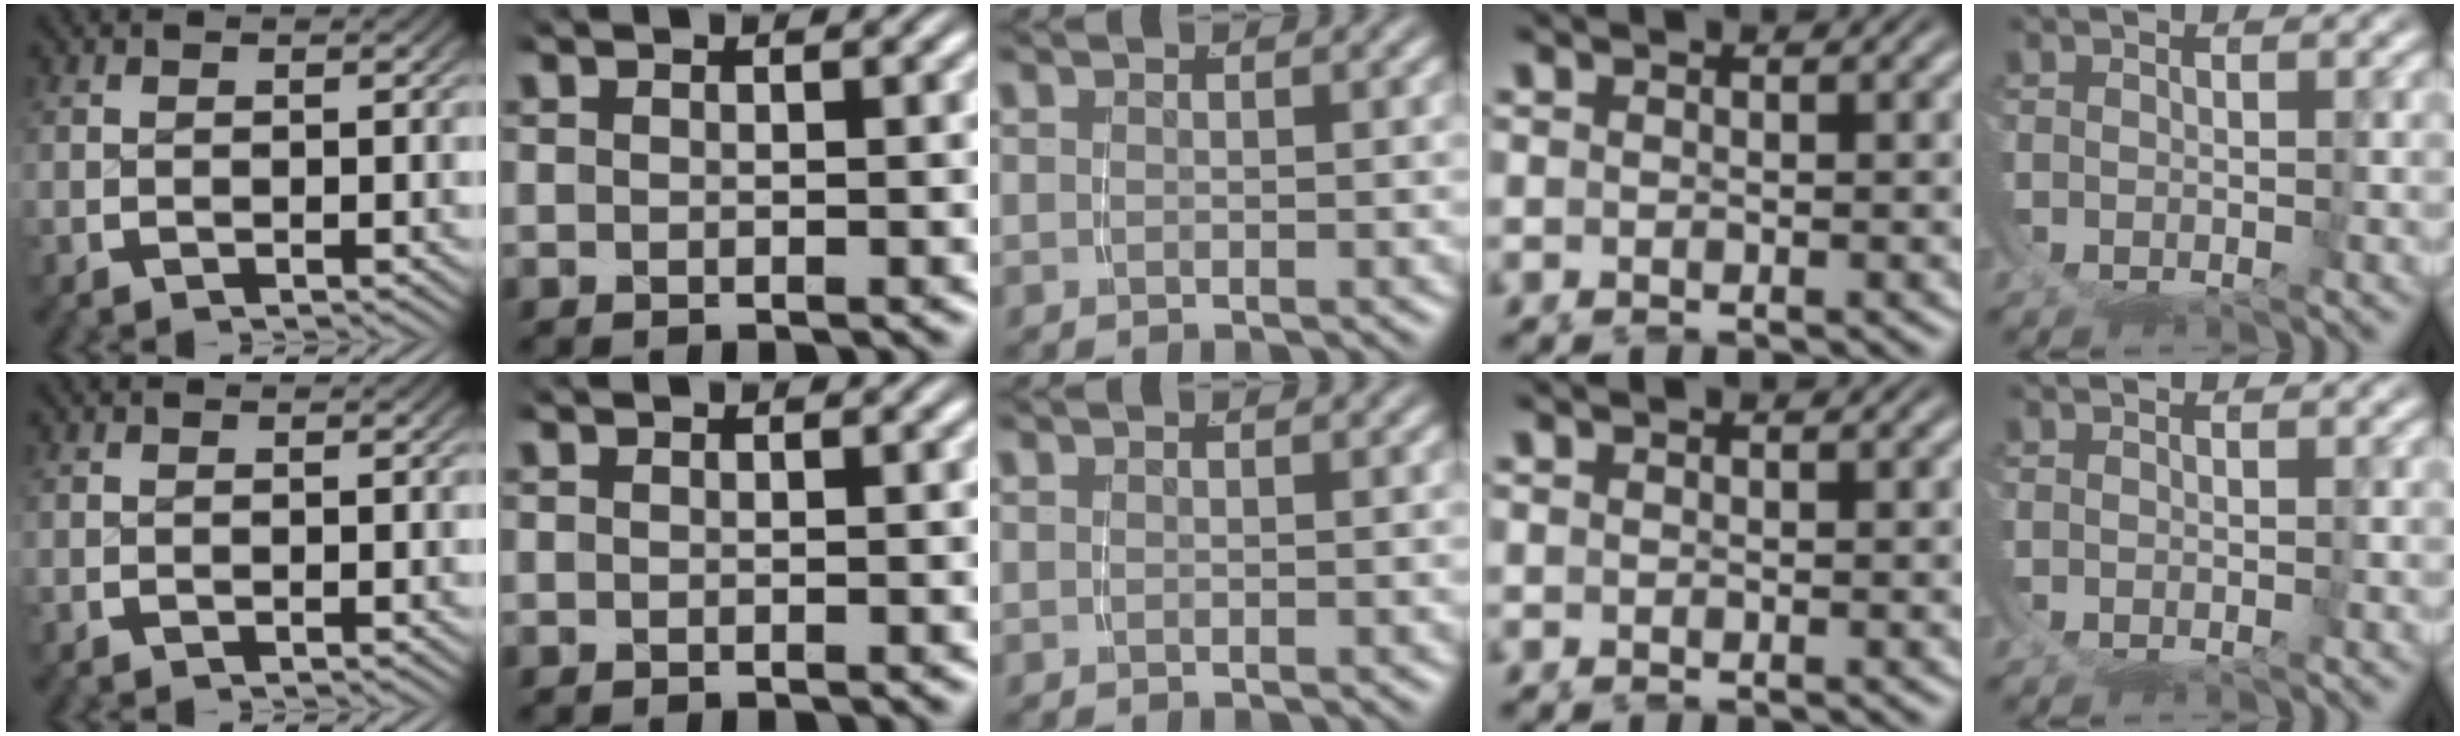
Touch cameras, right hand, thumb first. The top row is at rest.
{}